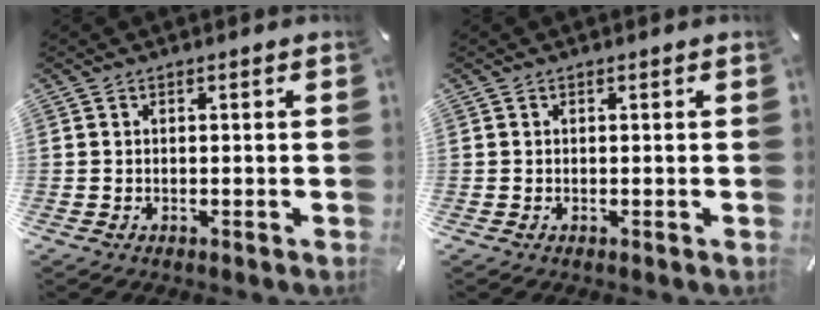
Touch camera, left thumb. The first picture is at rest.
{"total": 0.0}